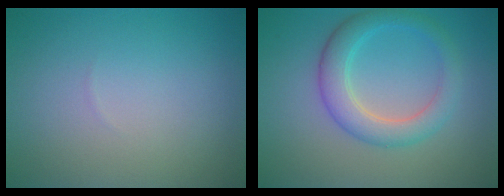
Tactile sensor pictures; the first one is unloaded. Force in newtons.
{"total": 4.1, "press": 4.1, "slide": 0.3}